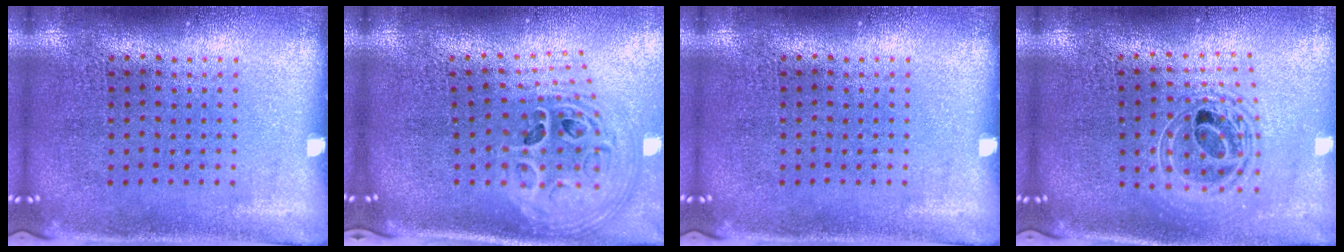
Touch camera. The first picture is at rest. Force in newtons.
{"total": 2.8, "press": 2.0, "slide": 2.0}
{"total": 0.0}
{"total": 1.8, "press": 1.4, "slide": 1.1}